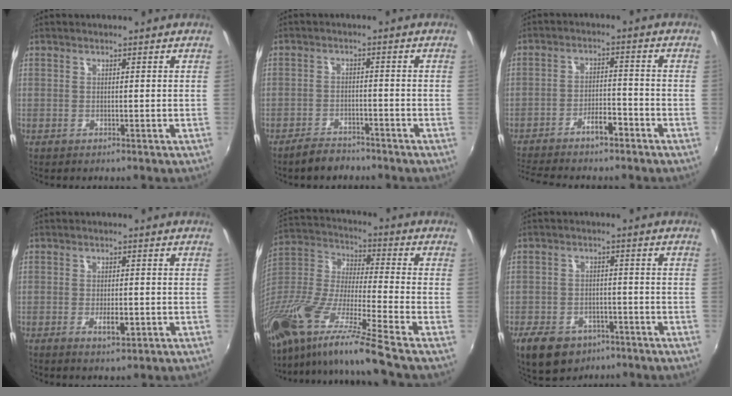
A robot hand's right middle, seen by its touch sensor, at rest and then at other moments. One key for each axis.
{"total": 4.2, "fx": -3.6, "fy": 1.6, "fz": 1.3, "tx": -0.039, "ty": 0.006, "tz": -0.059}
{"total": 7.1, "fx": -5.8, "fy": 1.4, "fz": 3.8, "tx": -0.078, "ty": 0.008, "tz": -0.098}
{"total": 3.3, "fx": -1.0, "fy": 1.2, "fz": 2.9, "tx": -0.054, "ty": -0.004, "tz": -0.013}
{"total": 22.5, "fx": -16.6, "fy": -0.4, "fz": 15.2, "tx": -0.275, "ty": -0.049, "tz": -0.311}
{"total": 10.5, "fx": -6.4, "fy": 6.8, "fz": 4.9, "tx": -0.125, "ty": -0.004, "tz": -0.094}